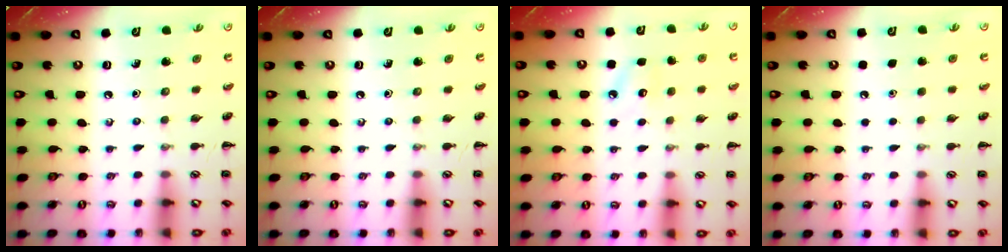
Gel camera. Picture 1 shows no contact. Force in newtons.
{"total": 0.0}
{"total": 6.7, "press": 6.5, "slide": 1.6}
{"total": 1.8, "press": 1.8, "slide": 0.1}